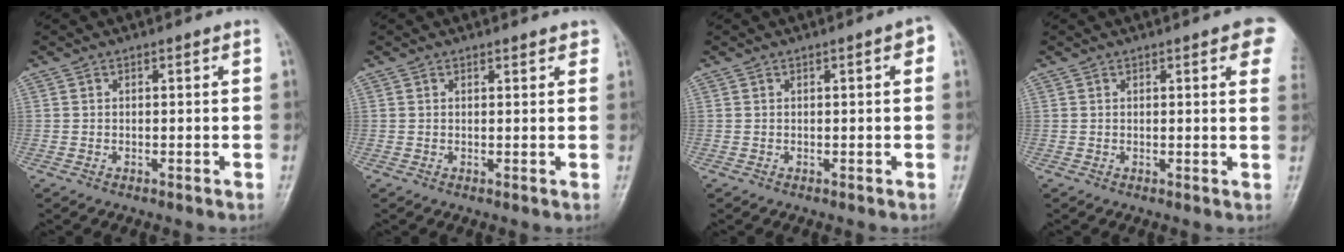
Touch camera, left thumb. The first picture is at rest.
{"total": 1.8, "force": [1.5, 0.7, 0.7], "torque": [0.003, -0.004, 0.014]}
{"total": 2.2, "force": [0.7, 0.5, 2.0], "torque": [-0.022, 0.003, 0.005]}
{"total": 7.2, "force": [3.7, 1.9, 5.9], "torque": [-0.047, -0.002, 0.038]}